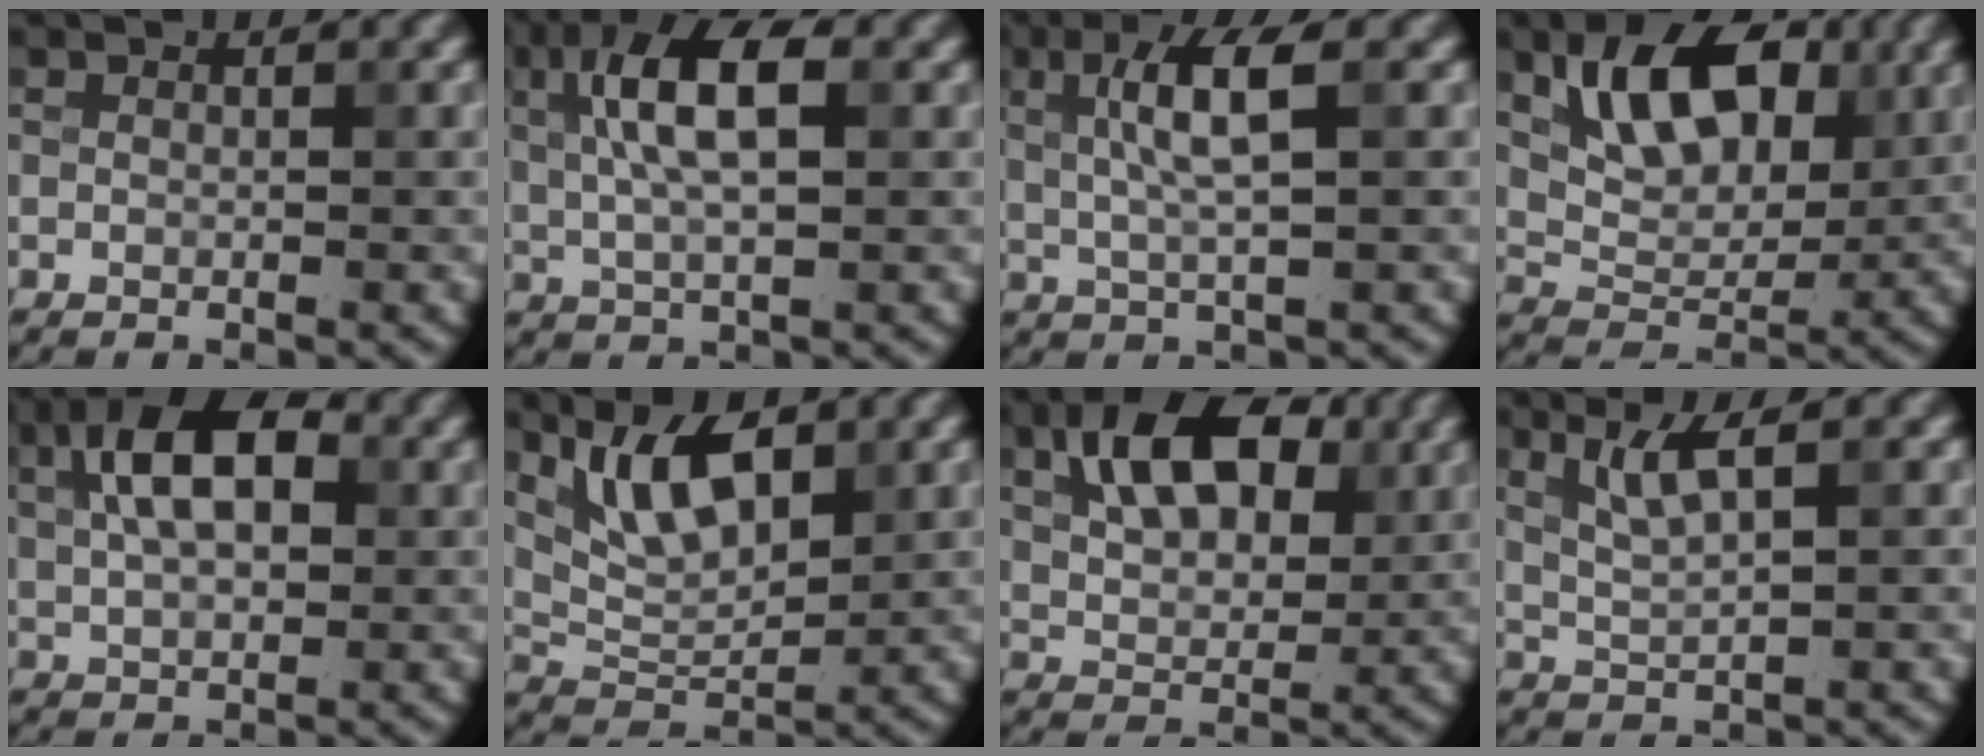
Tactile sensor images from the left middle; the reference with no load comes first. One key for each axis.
{"total": 6.8, "fx": 1.7, "fy": 2.5, "fz": 6.0, "tx": -0.115, "ty": 0.014, "tz": 0.026}
{"total": 4.7, "fx": 1.1, "fy": 0.9, "fz": 4.4, "tx": -0.087, "ty": 0.005, "tz": 0.022}
{"total": 7.9, "fx": 3.0, "fy": 4.7, "fz": 5.7, "tx": -0.093, "ty": -0.003, "tz": 0.047}
{"total": 8.1, "fx": 2.3, "fy": 4.5, "fz": 6.3, "tx": -0.112, "ty": 0.026, "tz": 0.025}
{"total": 5.7, "fx": 2.9, "fy": 2.4, "fz": 4.3, "tx": -0.083, "ty": -0.006, "tz": 0.056}
{"total": 8.2, "fx": 2.9, "fy": 4.8, "fz": 6.0, "tx": -0.109, "ty": 0.011, "tz": 0.046}
{"total": 3.1, "fx": 1.4, "fy": 0.5, "fz": 2.7, "tx": -0.057, "ty": -0.002, "tz": 0.033}